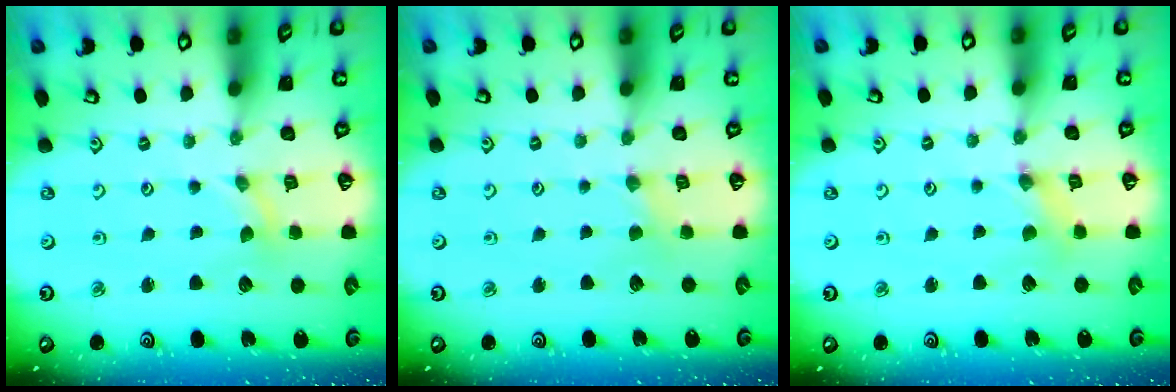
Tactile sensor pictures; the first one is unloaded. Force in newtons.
{"total": 1.5, "press": 1.4, "slide": 0.3}
{"total": 0.8, "press": 0.7, "slide": 0.3}